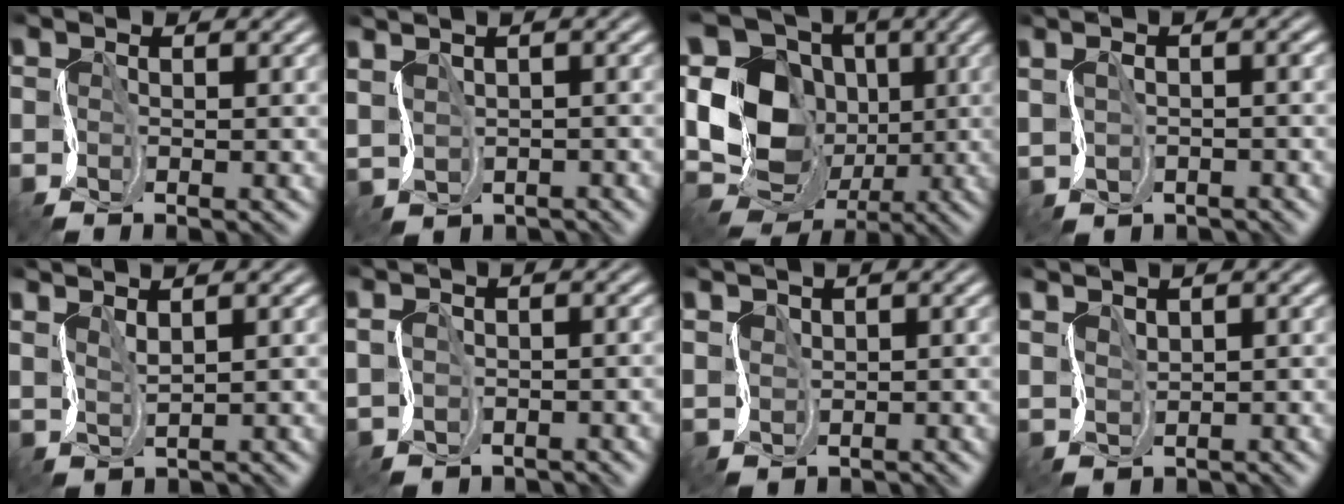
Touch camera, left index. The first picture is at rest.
{"total": 0.6, "force": [-0.2, -0.2, -0.5], "torque": [0.002, -0.018, 0.006]}
{"total": 14.8, "force": [0.3, 12.9, 7.2], "torque": [-0.161, 0.009, -0.009]}
{"total": 0.6, "force": [-0.4, 0.1, 0.4], "torque": [-0.009, -0.009, 0.006]}
{"total": 1.4, "force": [0.7, -1.3, -0.1], "torque": [-0.011, -0.007, 0.023]}
{"total": 1.5, "force": [-1.2, 0.7, 0.5], "torque": [-0.006, -0.009, -0.005]}
{"total": 0.8, "force": [0.2, -0.2, -0.7], "torque": [0.012, -0.008, 0.014]}
{"total": 1.2, "force": [0.5, -0.9, -0.6], "torque": [0.002, -0.008, 0.020]}